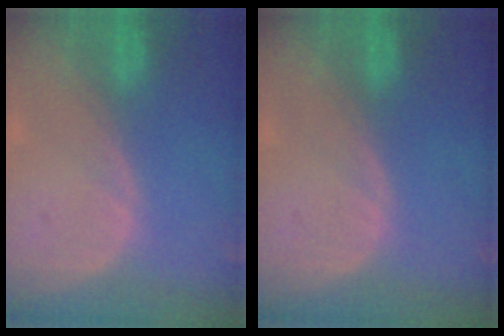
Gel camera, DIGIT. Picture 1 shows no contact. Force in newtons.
{"total": 0.0}